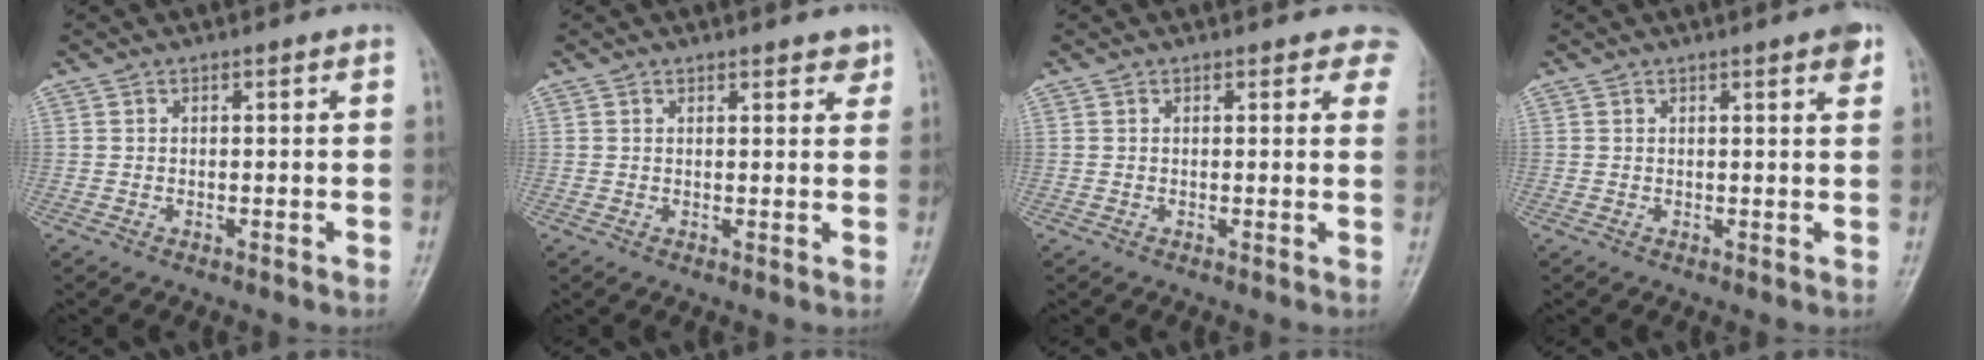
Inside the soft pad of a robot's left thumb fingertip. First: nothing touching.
{"total": 2.6, "force": [2.1, 0.9, 1.2], "torque": [0.002, -0.010, 0.023]}
{"total": 4.4, "force": [3.6, 2.0, 1.5], "torque": [0.021, -0.012, 0.025]}
{"total": 2.5, "force": [1.6, 0.3, 2.0], "torque": [-0.023, -0.006, 0.017]}